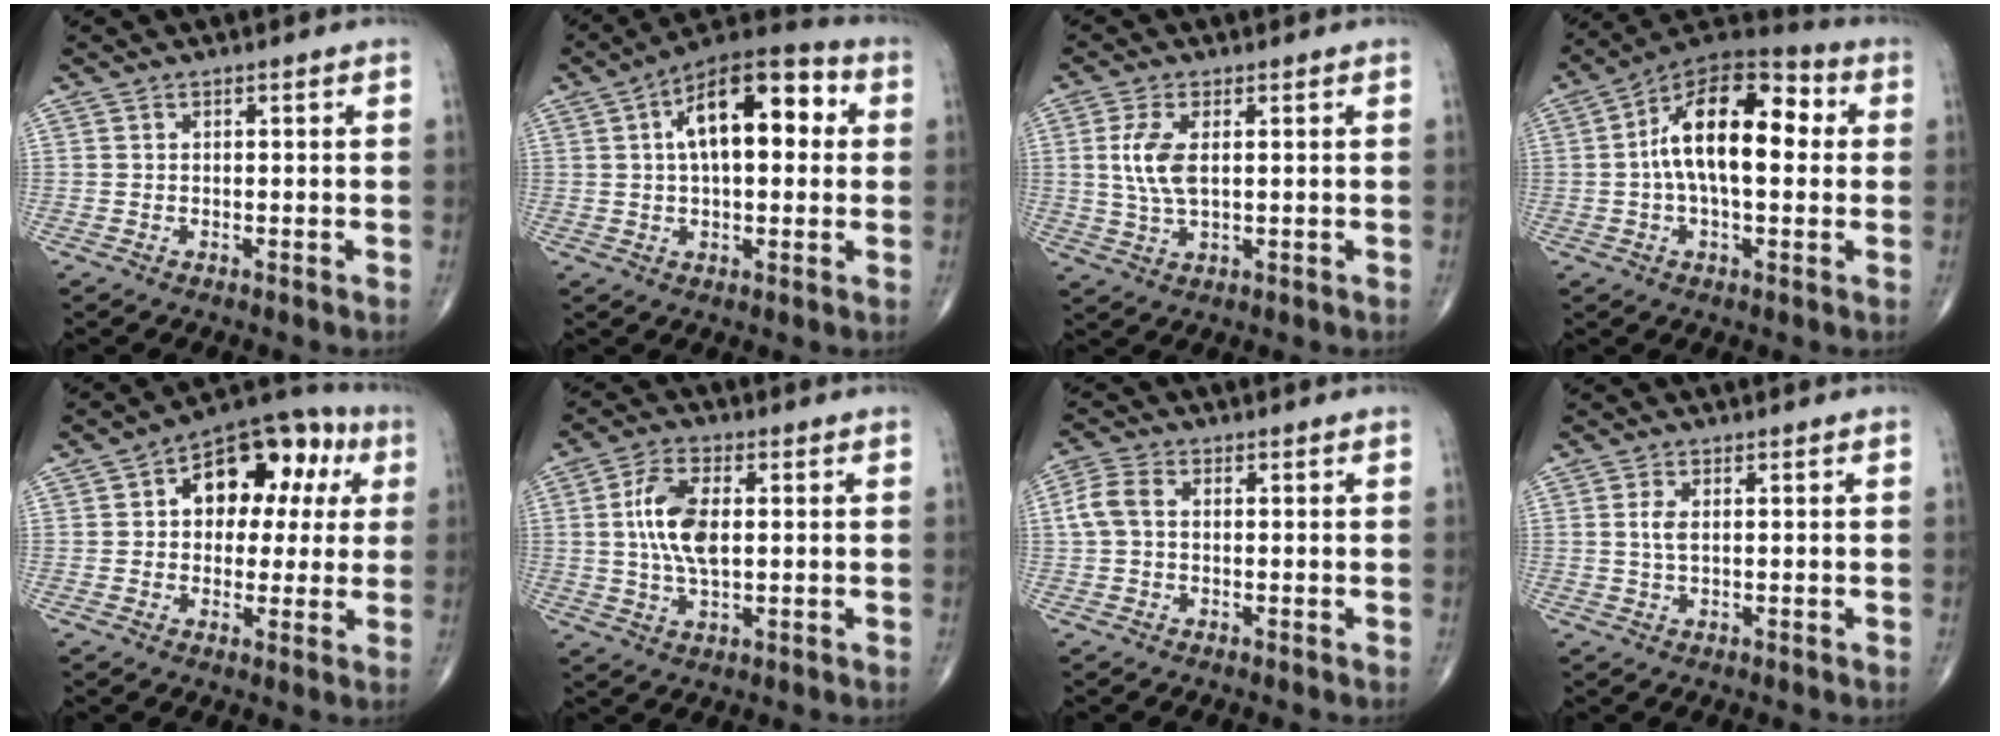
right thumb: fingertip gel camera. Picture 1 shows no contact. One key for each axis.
{"total": 16.3, "fx": 3.4, "fy": 7.9, "fz": 13.9, "tx": -0.193, "ty": 0.030, "tz": 0.044}
{"total": 6.5, "fx": 1.0, "fy": 2.9, "fz": 5.7, "tx": -0.130, "ty": -0.001, "tz": 0.022}
{"total": 17.5, "fx": 1.7, "fy": 8.8, "fz": 15.0, "tx": -0.233, "ty": 0.038, "tz": 0.016}
{"total": 16.1, "fx": 4.0, "fy": 10.4, "fz": 11.6, "tx": -0.101, "ty": 0.030, "tz": 0.049}
{"total": 9.5, "fx": 1.0, "fy": 4.6, "fz": 8.2, "tx": -0.166, "ty": 0.002, "tz": 0.019}
{"total": 4.8, "fx": 0.4, "fy": 3.2, "fz": 3.5, "tx": -0.088, "ty": 0.014, "tz": 0.002}
{"total": 2.3, "fx": 0.4, "fy": 1.0, "fz": 2.0, "tx": -0.046, "ty": 0.001, "tz": 0.009}